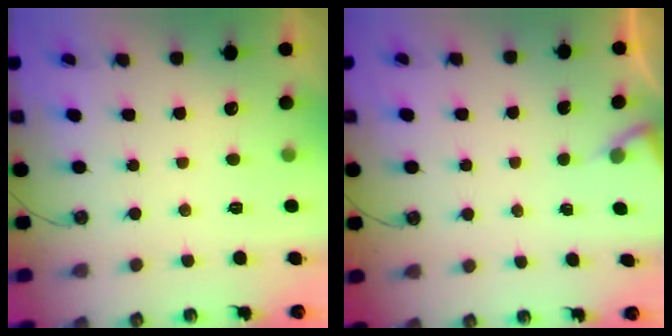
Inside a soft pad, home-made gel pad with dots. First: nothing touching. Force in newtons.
{"total": 2.3, "press": 2.3, "slide": 0.4}